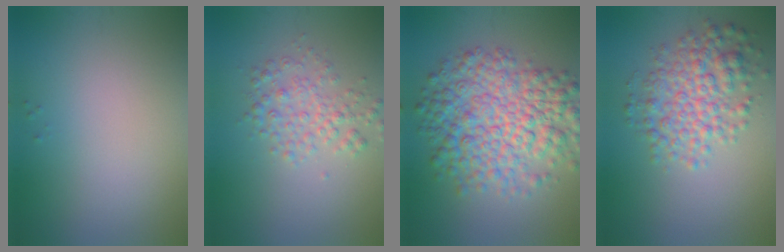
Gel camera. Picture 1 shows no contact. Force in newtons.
{"total": 2.9, "press": 2.9, "slide": 0.0}
{"total": 9.1, "press": 9.1, "slide": 0.1}
{"total": 5.1, "press": 5.1, "slide": 0.1}